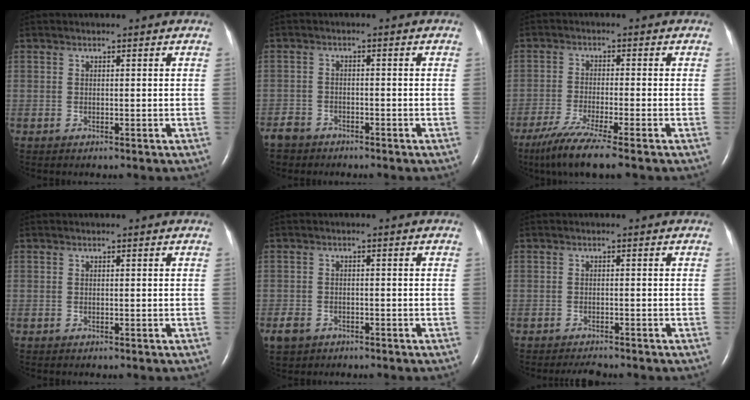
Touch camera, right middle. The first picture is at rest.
{"total": 4.1, "force": [-3.5, 2.1, 0.3], "torque": [-0.009, -0.002, -0.068]}
{"total": 8.2, "force": [-6.2, -0.7, 5.3], "torque": [-0.095, -0.028, -0.106]}
{"total": 0.0}
{"total": 4.2, "force": [-2.7, 2.8, 1.3], "torque": [-0.030, -0.001, -0.044]}
{"total": 2.2, "force": [-2.1, 0.2, 0.6], "torque": [-0.015, -0.008, -0.028]}